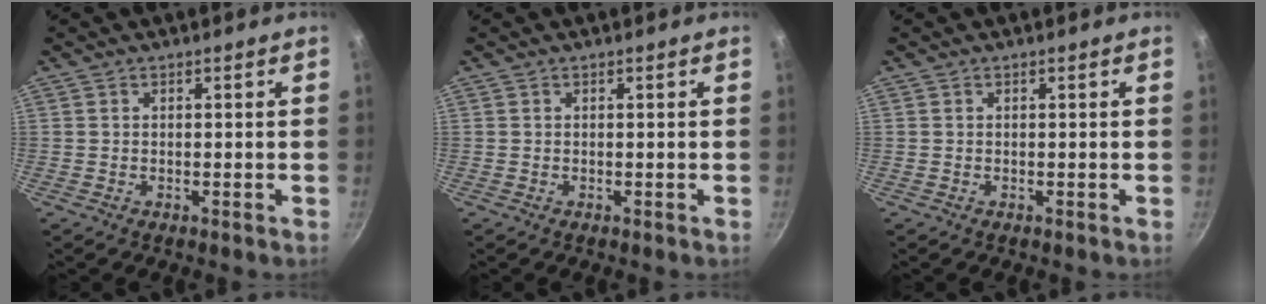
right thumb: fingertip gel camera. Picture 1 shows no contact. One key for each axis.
{"total": 0.0}
{"total": 0.0}